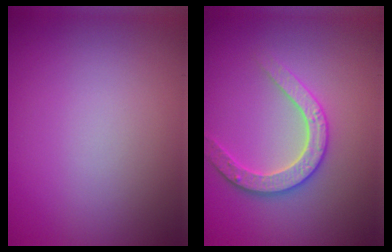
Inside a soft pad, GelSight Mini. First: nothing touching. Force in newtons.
{"total": 3.2, "press": 3.1, "slide": 1.0}